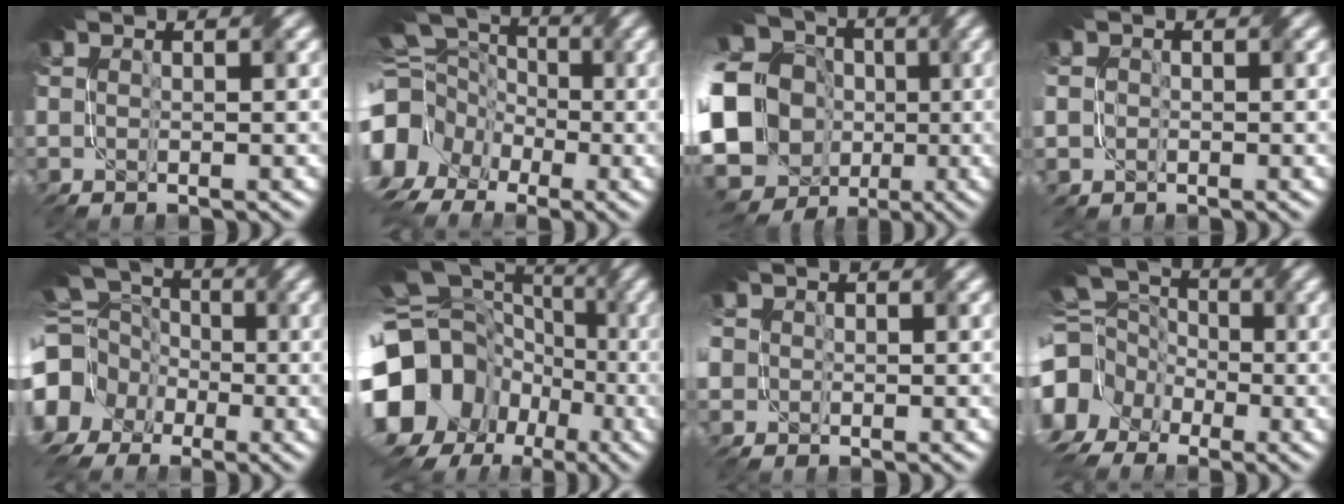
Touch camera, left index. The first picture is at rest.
{"total": 15.9, "force": [-6.2, 13.4, 5.9], "torque": [-0.154, -0.013, -0.125]}
{"total": 23.1, "force": [-2.9, 20.9, 9.4], "torque": [-0.205, 0.010, -0.107]}
{"total": 2.9, "force": [0.6, 2.7, 0.6], "torque": [-0.023, 0.010, 0.002]}
{"total": 15.1, "force": [-3.4, 13.3, 6.2], "torque": [-0.178, -0.005, -0.083]}
{"total": 19.8, "force": [-4.8, 17.5, 7.9], "torque": [-0.185, -0.015, -0.115]}
{"total": 3.2, "force": [-0.2, 2.8, 1.6], "torque": [-0.046, 0.002, -0.001]}
{"total": 13.2, "force": [-4.8, 11.0, 5.6], "torque": [-0.144, -0.009, -0.102]}